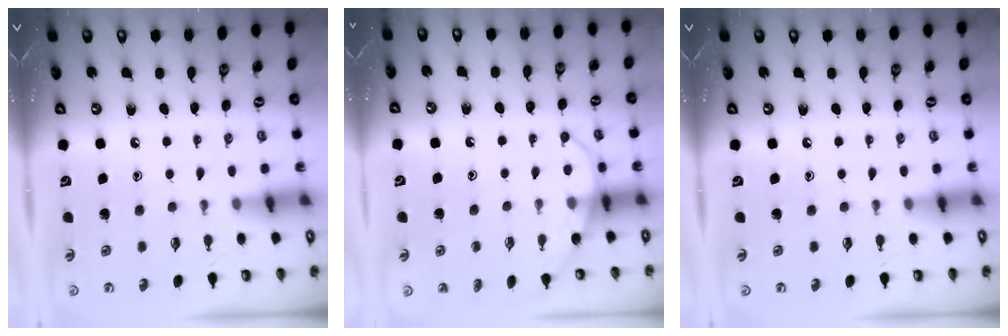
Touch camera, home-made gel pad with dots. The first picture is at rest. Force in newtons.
{"total": 6.6, "press": 6.6, "slide": 0.2}
{"total": 0.0}